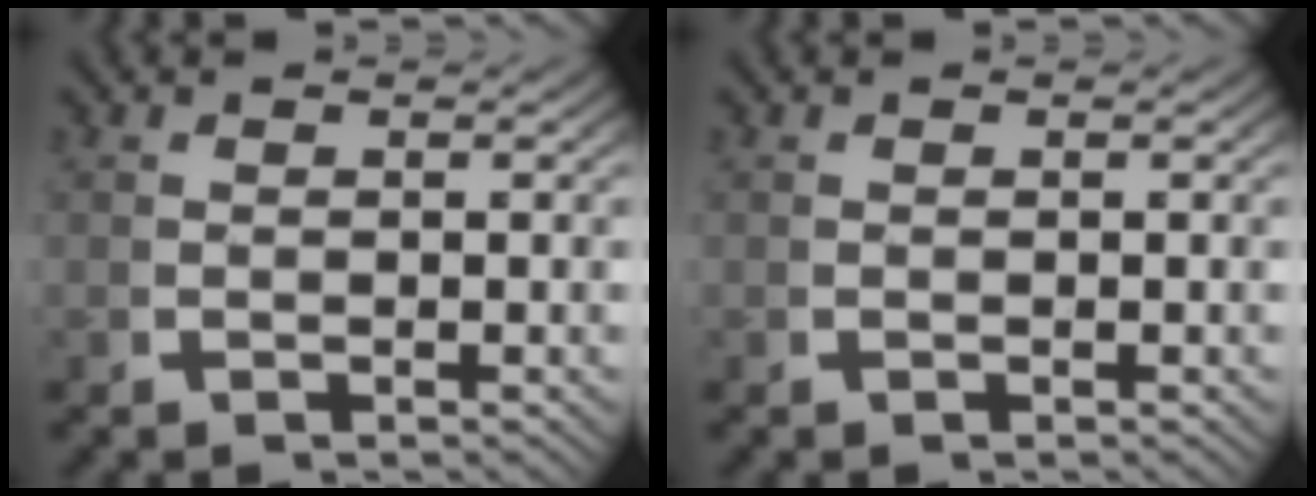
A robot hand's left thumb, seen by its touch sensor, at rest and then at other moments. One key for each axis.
{"total": 0.0}